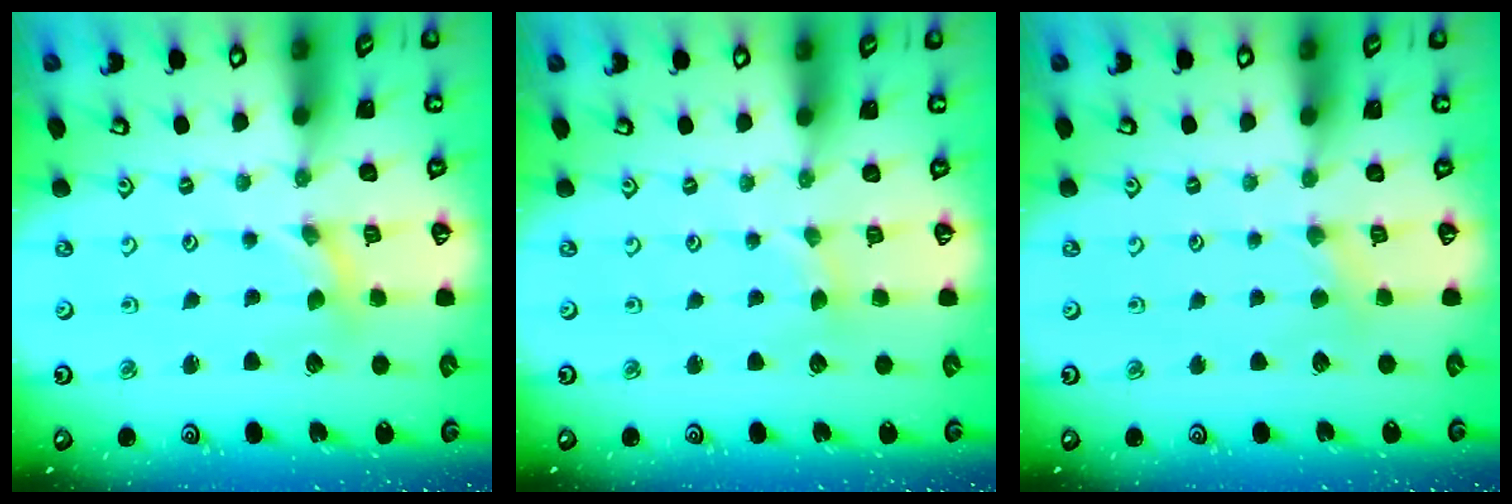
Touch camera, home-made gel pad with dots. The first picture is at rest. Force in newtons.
{"total": 1.0, "press": 1.0, "slide": 0.2}
{"total": 1.6, "press": 1.6, "slide": 0.4}